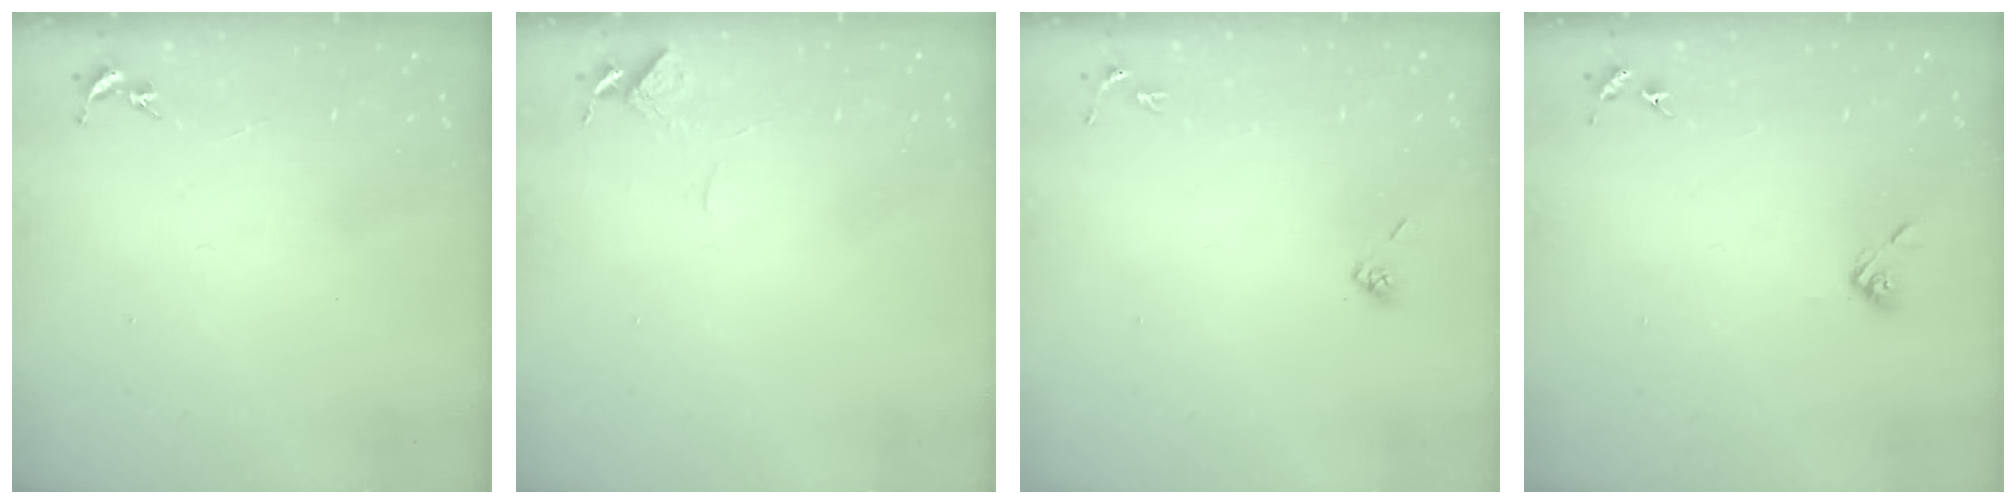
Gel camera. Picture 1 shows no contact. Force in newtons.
{"total": 4.6, "press": 4.5, "slide": 0.4}
{"total": 4.2, "press": 3.9, "slide": 1.6}
{"total": 5.2, "press": 4.8, "slide": 2.1}